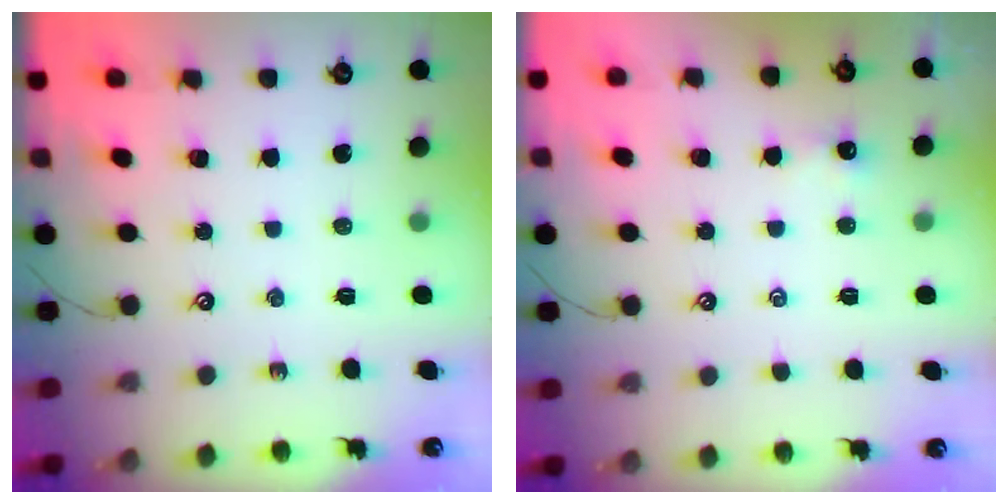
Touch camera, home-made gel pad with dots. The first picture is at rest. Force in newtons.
{"total": 0.0}